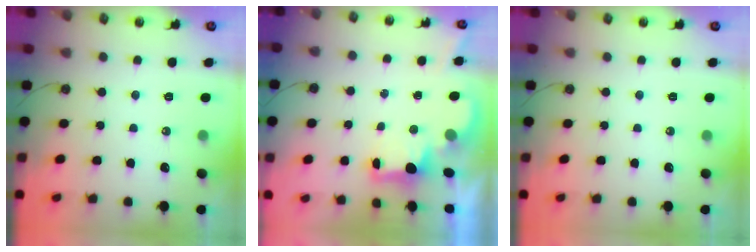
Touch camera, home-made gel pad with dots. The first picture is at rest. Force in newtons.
{"total": 2.3, "press": 2.2, "slide": 0.7}
{"total": 0.0}